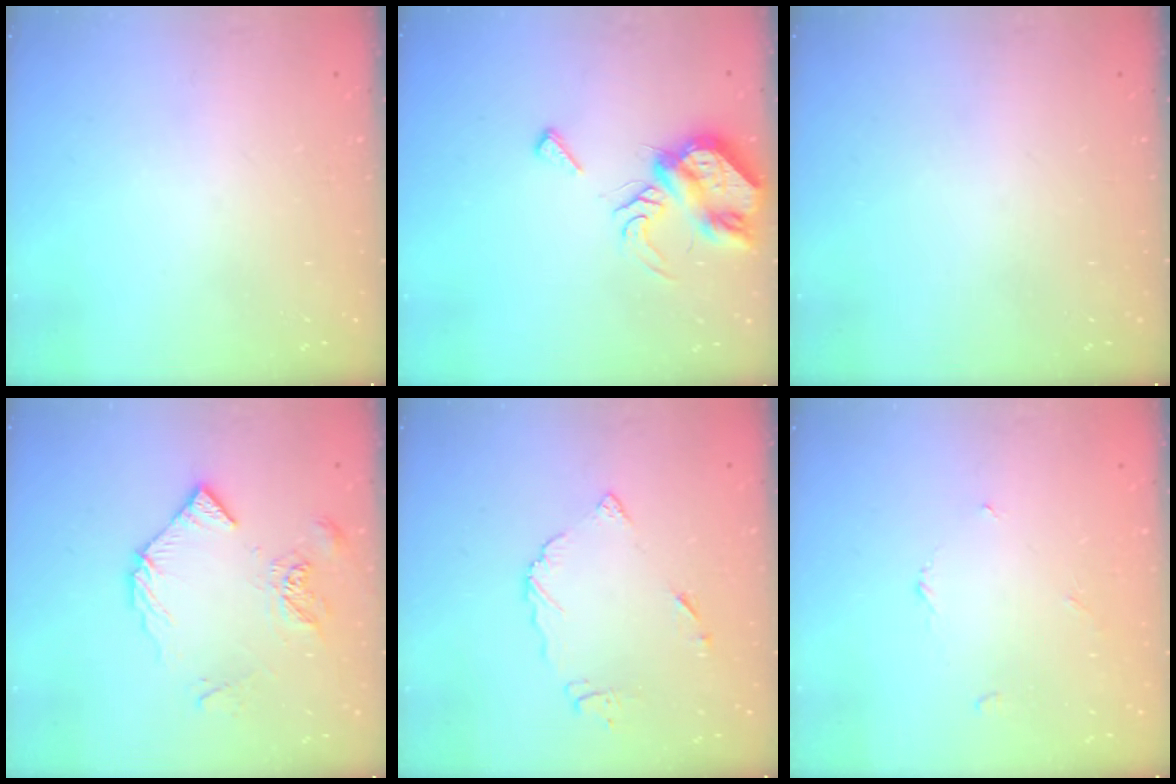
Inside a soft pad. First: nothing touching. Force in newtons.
{"total": 9.3, "press": 9.3, "slide": 0.5}
{"total": 0.0}
{"total": 9.0, "press": 9.0, "slide": 0.9}
{"total": 6.9, "press": 6.9, "slide": 0.1}
{"total": 3.0, "press": 2.9, "slide": 0.4}